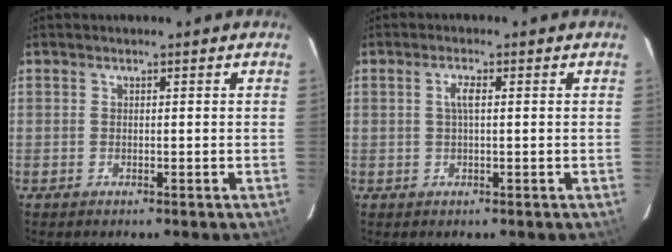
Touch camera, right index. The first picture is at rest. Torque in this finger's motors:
{"motor_torque": [0.42, 0.09, 0.20, 0.06]}